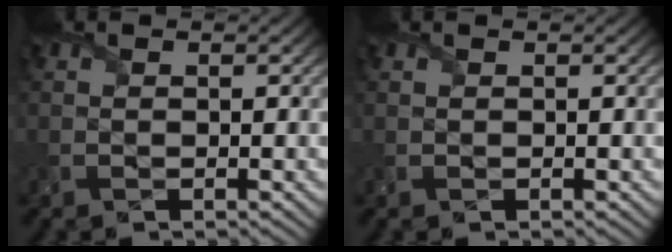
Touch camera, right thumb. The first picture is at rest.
{"total": 0.0}